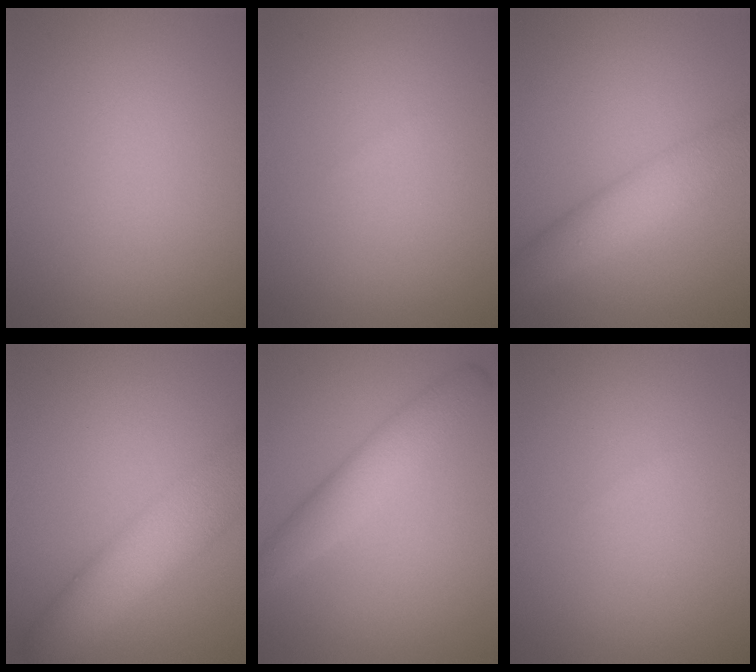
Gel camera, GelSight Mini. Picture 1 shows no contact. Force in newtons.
{"total": 0.0}
{"total": 5.1, "press": 5.1, "slide": 0.2}
{"total": 7.7, "press": 7.7, "slide": 0.3}
{"total": 3.8, "press": 3.8, "slide": 0.1}
{"total": 0.0}